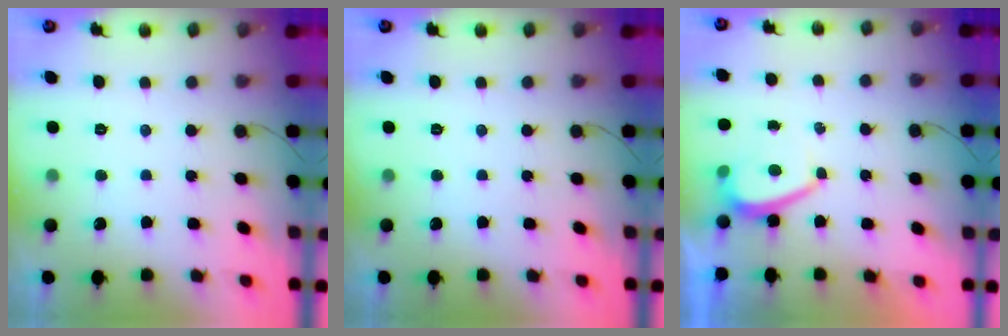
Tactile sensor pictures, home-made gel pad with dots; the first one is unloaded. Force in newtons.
{"total": 0.0}
{"total": 1.2, "press": 1.1, "slide": 0.5}